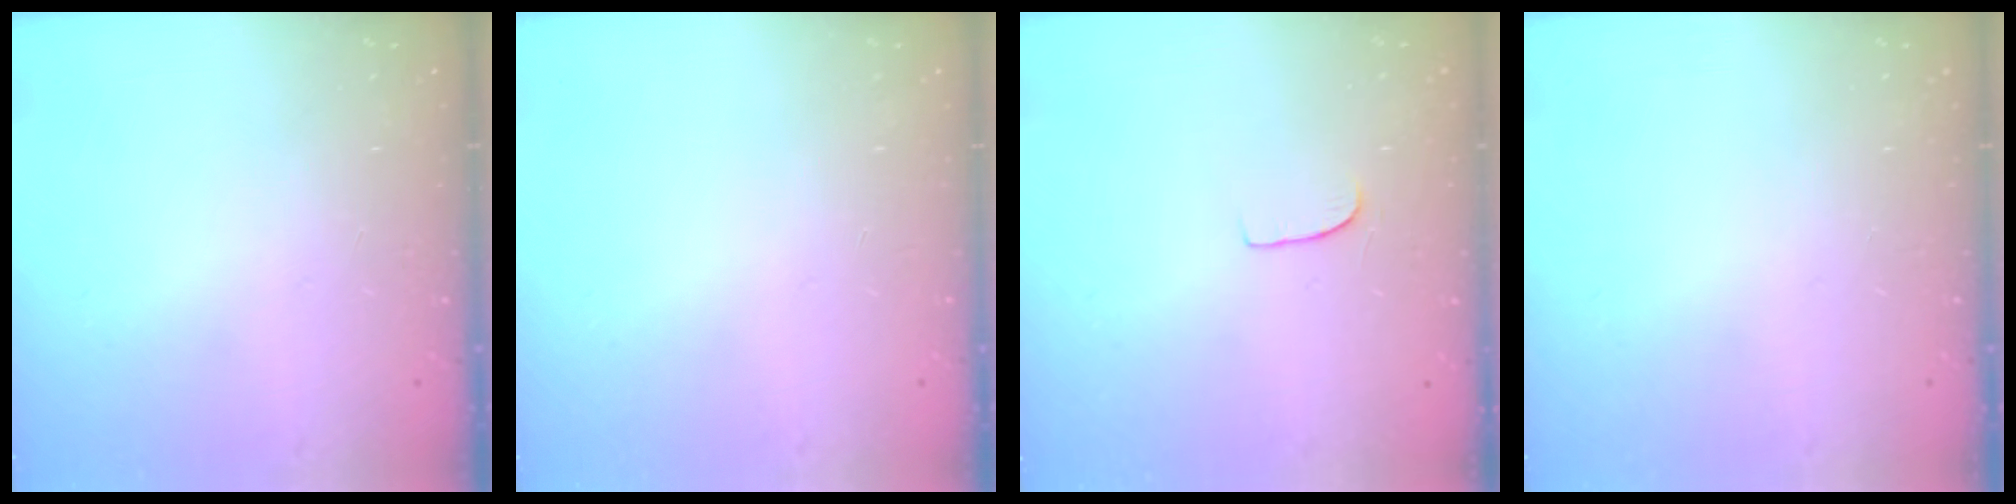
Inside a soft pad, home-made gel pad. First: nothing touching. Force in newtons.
{"total": 0.0}
{"total": 5.8, "press": 5.8, "slide": 0.3}
{"total": 0.0}